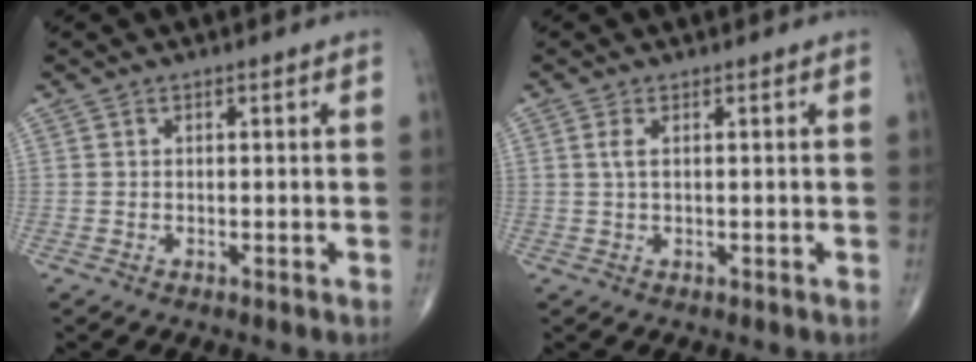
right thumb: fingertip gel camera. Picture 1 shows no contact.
{"total": 1.8, "force": [0.4, 0.5, 1.6], "torque": [-0.045, 0.004, 0.013]}